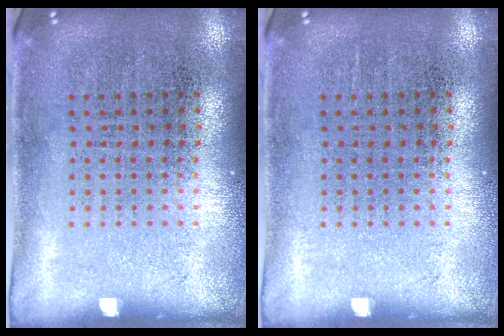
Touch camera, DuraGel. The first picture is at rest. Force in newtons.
{"total": 0.0}